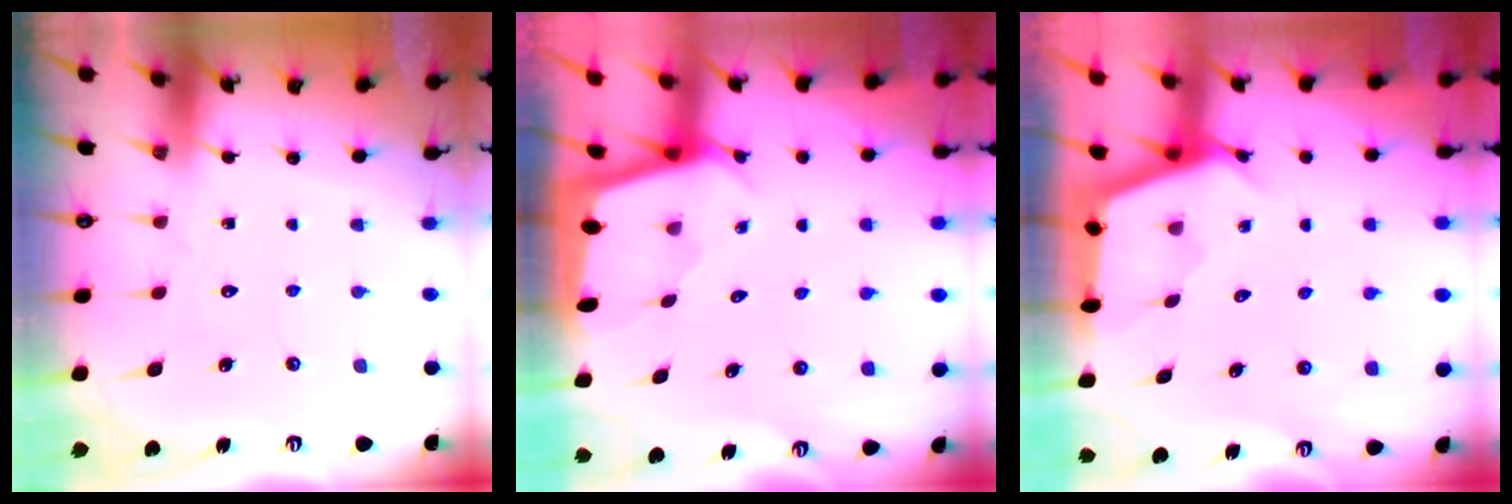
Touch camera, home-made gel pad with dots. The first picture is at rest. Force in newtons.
{"total": 1.7, "press": 1.7, "slide": 0.2}
{"total": 2.6, "press": 2.6, "slide": 0.2}